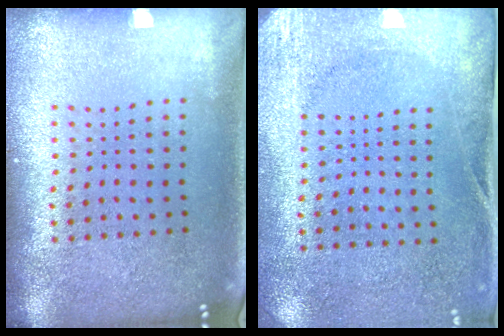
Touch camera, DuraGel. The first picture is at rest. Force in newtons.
{"total": 2.7, "press": 2.1, "slide": 1.7}